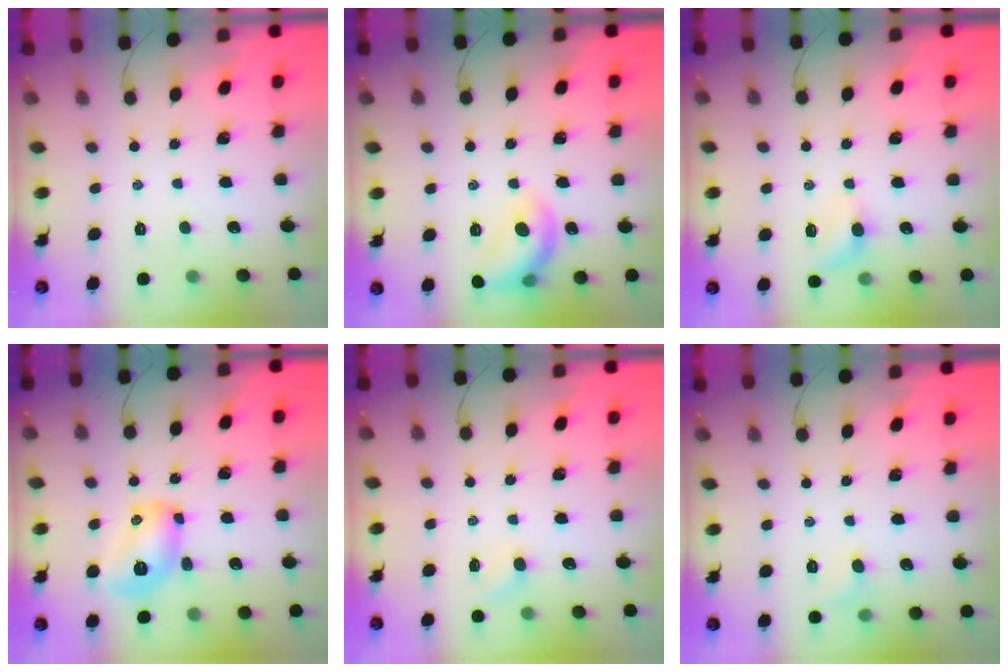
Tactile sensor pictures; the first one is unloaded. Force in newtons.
{"total": 13.8, "press": 13.7, "slide": 1.3}
{"total": 5.5, "press": 5.3, "slide": 1.4}
{"total": 10.0, "press": 10.0, "slide": 1.1}
{"total": 2.4, "press": 2.3, "slide": 0.8}
{"total": 4.2, "press": 4.0, "slide": 1.2}